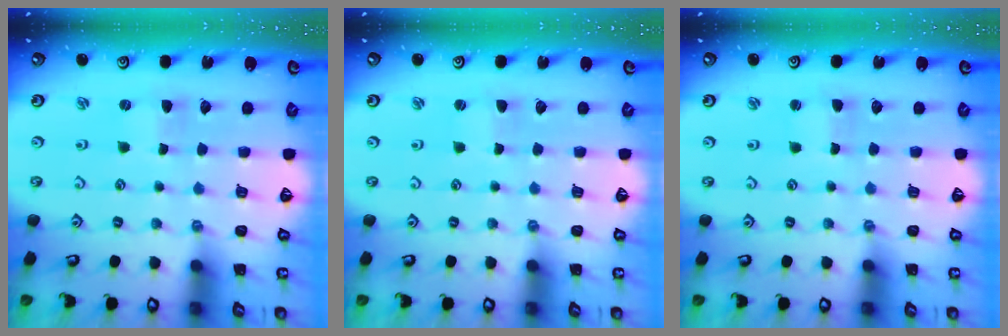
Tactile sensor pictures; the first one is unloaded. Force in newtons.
{"total": 1.5, "press": 1.4, "slide": 0.3}
{"total": 0.9, "press": 0.9, "slide": 0.1}